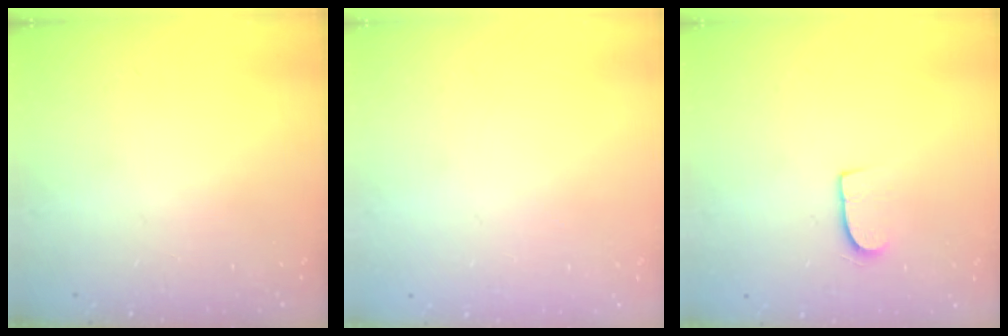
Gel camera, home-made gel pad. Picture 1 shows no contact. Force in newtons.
{"total": 0.0}
{"total": 7.1, "press": 7.1, "slide": 0.5}